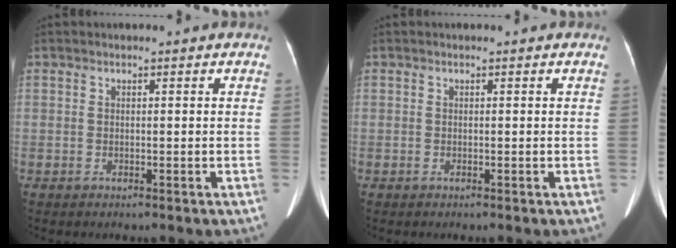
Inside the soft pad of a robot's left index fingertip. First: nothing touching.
{"total": 0.0}